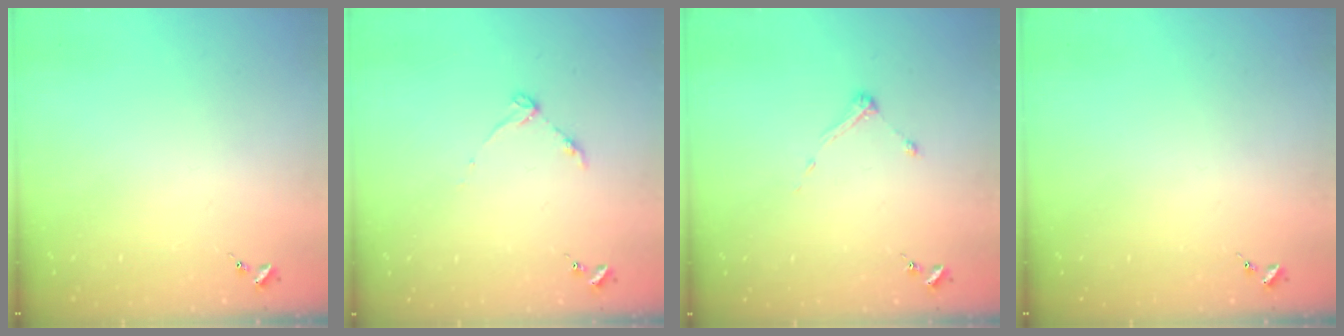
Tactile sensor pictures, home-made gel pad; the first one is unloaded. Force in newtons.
{"total": 4.0, "press": 4.0, "slide": 0.5}
{"total": 3.9, "press": 3.8, "slide": 0.4}
{"total": 0.0}